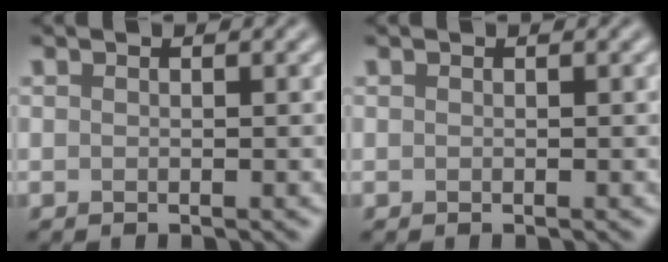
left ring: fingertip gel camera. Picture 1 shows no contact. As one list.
[{"total": 0.0}]